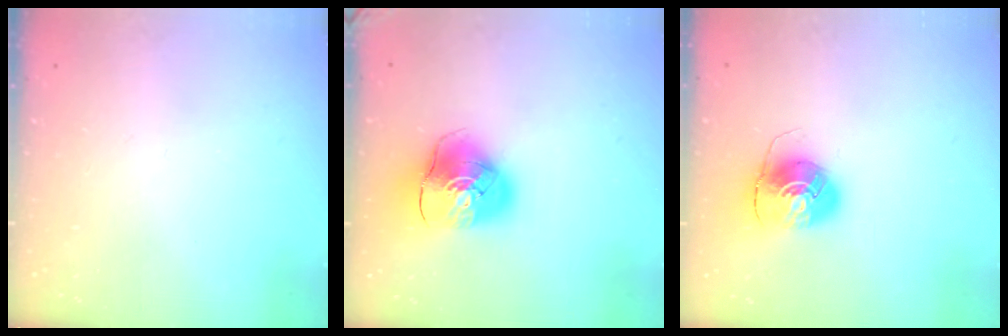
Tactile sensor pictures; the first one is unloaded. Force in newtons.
{"total": 12.7, "press": 12.5, "slide": 1.8}
{"total": 8.5, "press": 8.5, "slide": 0.1}